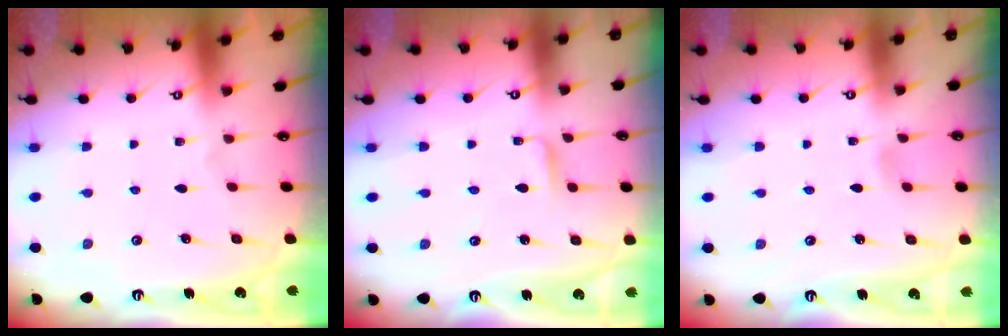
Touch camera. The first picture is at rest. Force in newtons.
{"total": 2.6, "press": 2.5, "slide": 0.3}
{"total": 2.1, "press": 2.1, "slide": 0.2}